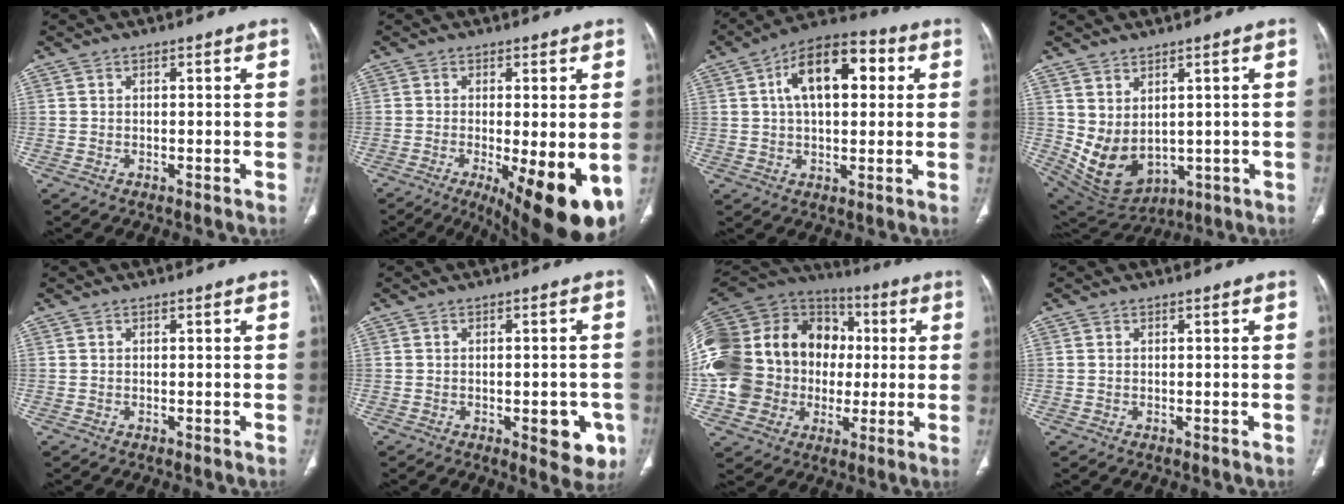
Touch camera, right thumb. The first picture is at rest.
{"total": 15.5, "force": [-5.4, 4.5, 13.8], "torque": [-0.157, -0.024, -0.067]}
{"total": 14.4, "force": [3.7, 7.6, 11.6], "torque": [-0.166, 0.021, 0.052]}
{"total": 10.1, "force": [1.1, 6.8, 7.3], "torque": [-0.122, -0.018, 0.057]}
{"total": 0.0}
{"total": 7.3, "force": [-2.5, 3.3, 6.0], "torque": [-0.049, 0.002, -0.021]}
{"total": 32.0, "force": [0.4, 25.3, 19.5], "torque": [-0.422, 0.061, 0.018]}
{"total": 0.0}